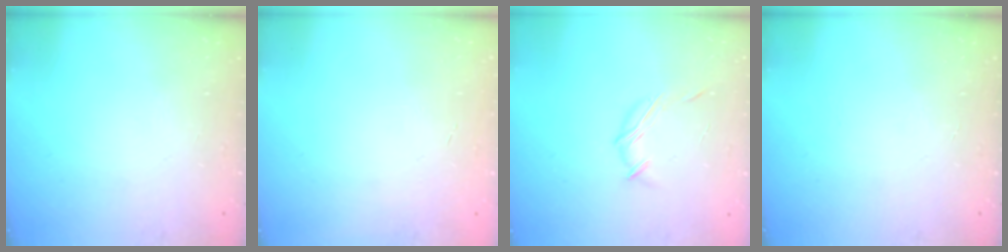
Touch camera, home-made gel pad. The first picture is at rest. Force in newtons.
{"total": 0.0}
{"total": 6.4, "press": 6.3, "slide": 0.9}
{"total": 0.0}